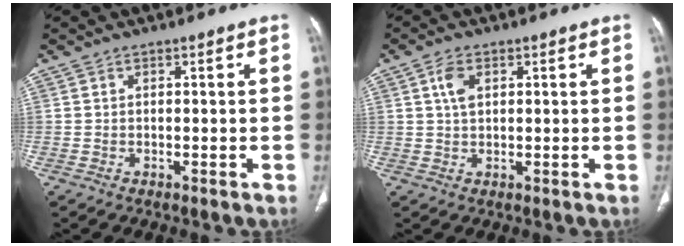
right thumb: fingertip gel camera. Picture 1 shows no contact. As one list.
[{"total": 3.6, "force": [1.2, 2.1, 2.7], "torque": [-0.051, 0.003, 0.025]}]